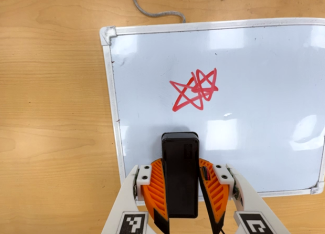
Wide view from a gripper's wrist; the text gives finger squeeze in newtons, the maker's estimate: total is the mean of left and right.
{"total": 9.0, "left": 7.3, "right": 10.7}